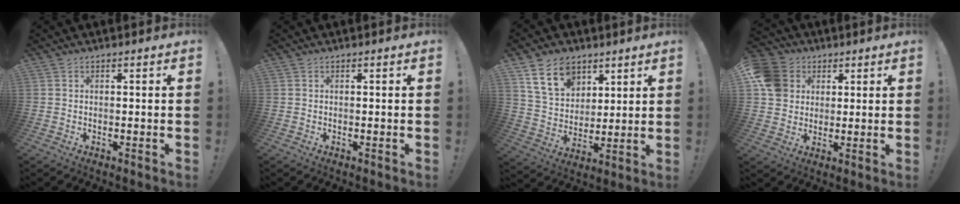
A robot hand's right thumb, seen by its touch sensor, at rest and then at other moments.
{"total": 0.0}
{"total": 14.7, "force": [7.8, 10.5, 6.6], "torque": [-0.103, -0.038, 0.152]}
{"total": 10.4, "force": [2.6, 9.3, 3.9], "torque": [-0.062, -0.004, 0.056]}